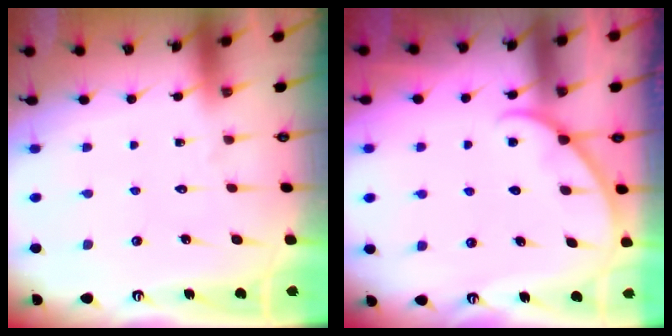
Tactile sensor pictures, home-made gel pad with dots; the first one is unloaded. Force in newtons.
{"total": 2.9, "press": 2.9, "slide": 0.4}